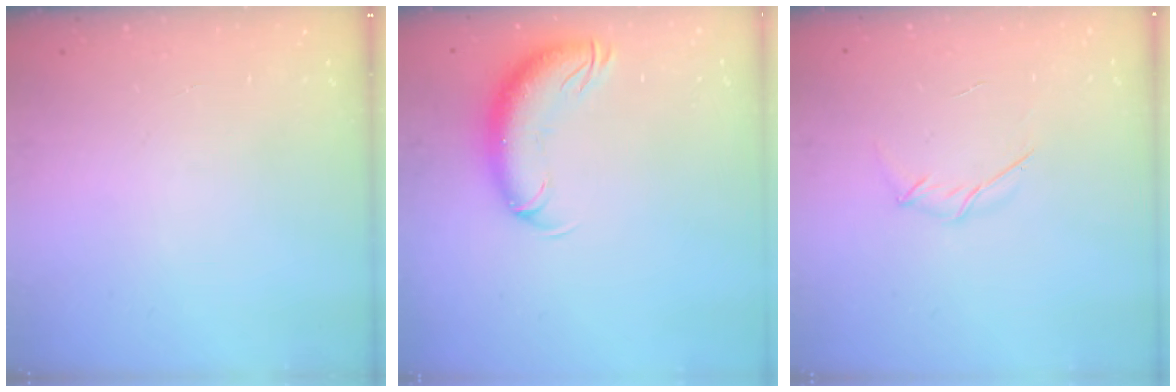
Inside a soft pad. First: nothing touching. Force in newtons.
{"total": 12.1, "press": 11.8, "slide": 2.7}
{"total": 3.9, "press": 3.8, "slide": 0.9}